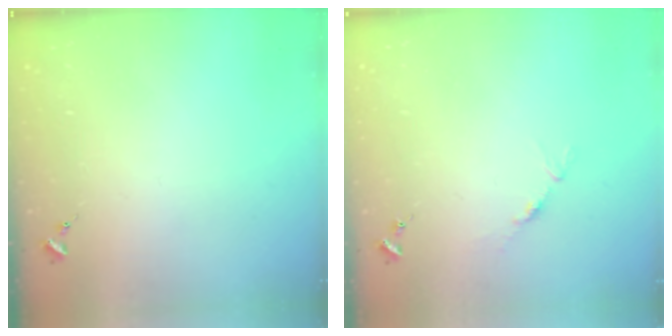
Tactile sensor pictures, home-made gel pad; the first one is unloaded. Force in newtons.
{"total": 4.0, "press": 3.9, "slide": 0.5}